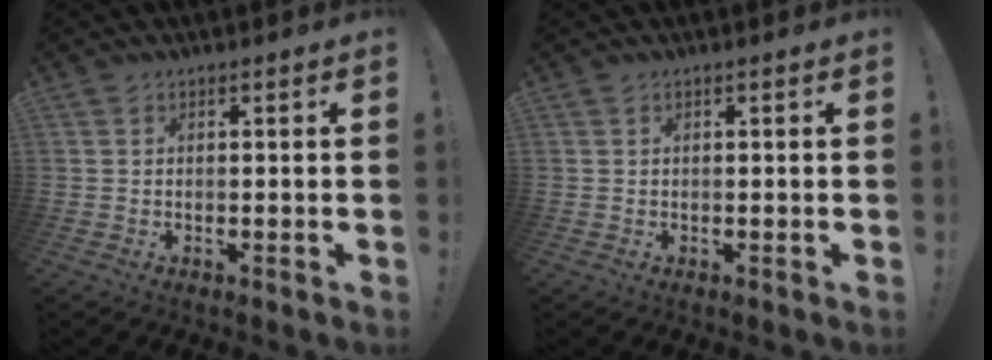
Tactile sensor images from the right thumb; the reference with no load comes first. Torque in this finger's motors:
{"motor_torque": [-0.22, -0.03, -0.15, 0.11, -0.03]}